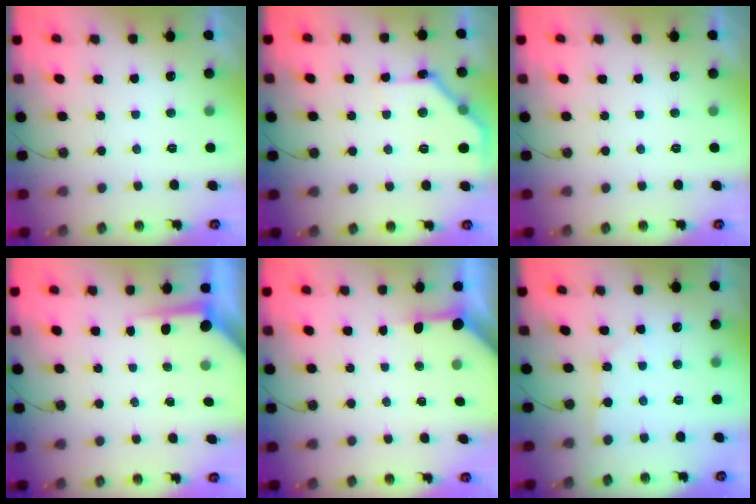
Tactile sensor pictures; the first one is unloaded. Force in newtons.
{"total": 11.7, "press": 11.7, "slide": 0.2}
{"total": 0.0}
{"total": 4.1, "press": 4.1, "slide": 0.4}
{"total": 3.1, "press": 3.1, "slide": 0.5}
{"total": 1.9, "press": 1.9, "slide": 0.2}